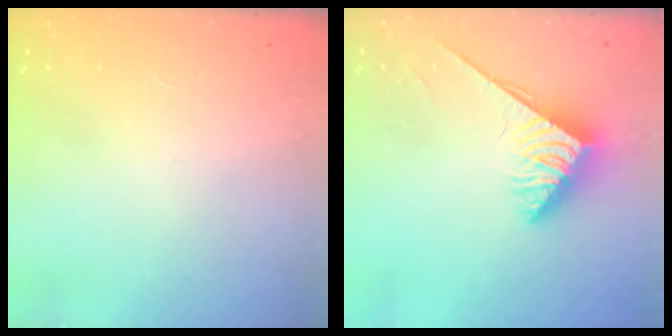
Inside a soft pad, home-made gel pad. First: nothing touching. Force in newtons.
{"total": 3.8, "press": 3.7, "slide": 0.7}